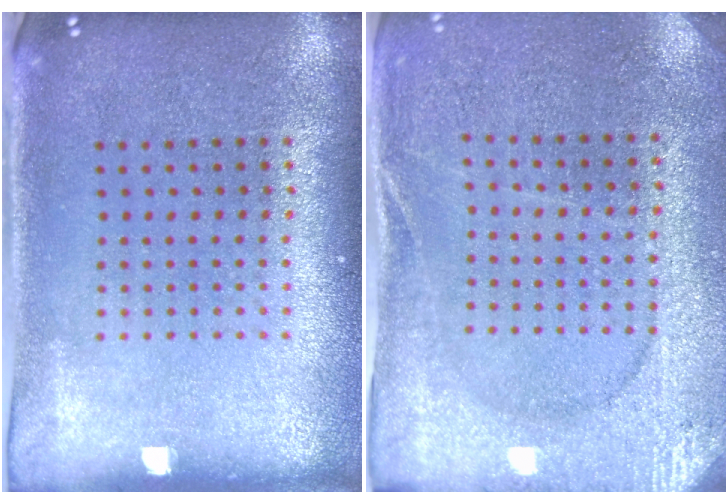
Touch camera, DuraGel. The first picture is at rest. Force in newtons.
{"total": 2.7, "press": 2.7, "slide": 0.3}